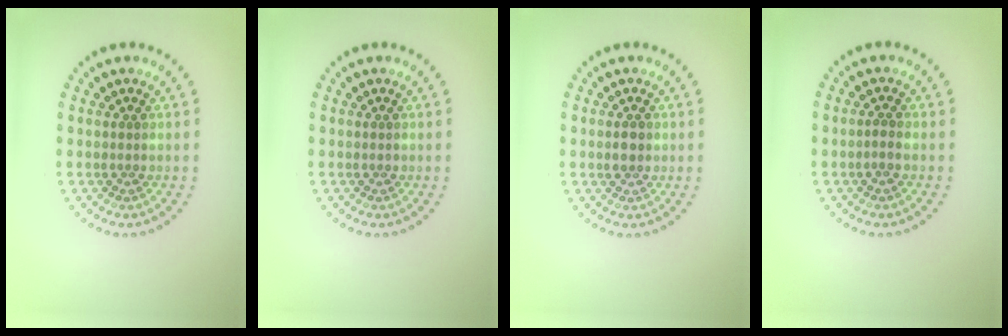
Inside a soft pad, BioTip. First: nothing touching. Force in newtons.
{"total": 0.0}
{"total": 1.2, "press": 1.1, "slide": 0.1}
{"total": 0.6, "press": 0.3, "slide": 0.5}